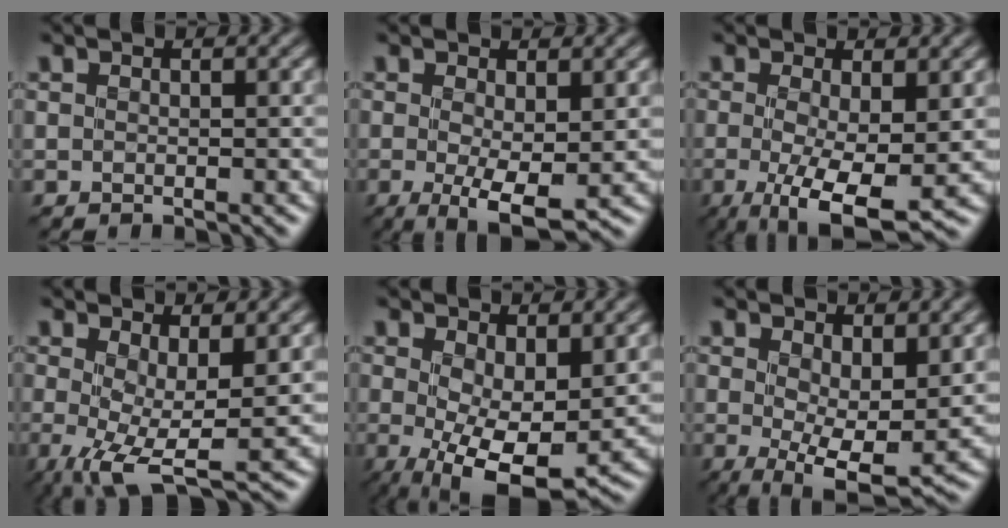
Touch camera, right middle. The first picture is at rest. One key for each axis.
{"total": 4.2, "fx": -0.5, "fy": 1.1, "fz": 4.0, "tx": -0.071, "ty": -0.013, "tz": -0.007}
{"total": 7.1, "fx": -1.5, "fy": 1.9, "fz": 6.6, "tx": -0.122, "ty": -0.021, "tz": -0.023}
{"total": 6.4, "fx": -0.5, "fy": 2.0, "fz": 6.1, "tx": -0.118, "ty": -0.012, "tz": -0.010}
{"total": 8.5, "fx": -0.9, "fy": 3.4, "fz": 7.7, "tx": -0.131, "ty": -0.015, "tz": -0.011}
{"total": 6.4, "fx": 0.5, "fy": 2.3, "fz": 5.9, "tx": -0.098, "ty": -0.015, "tz": 0.010}